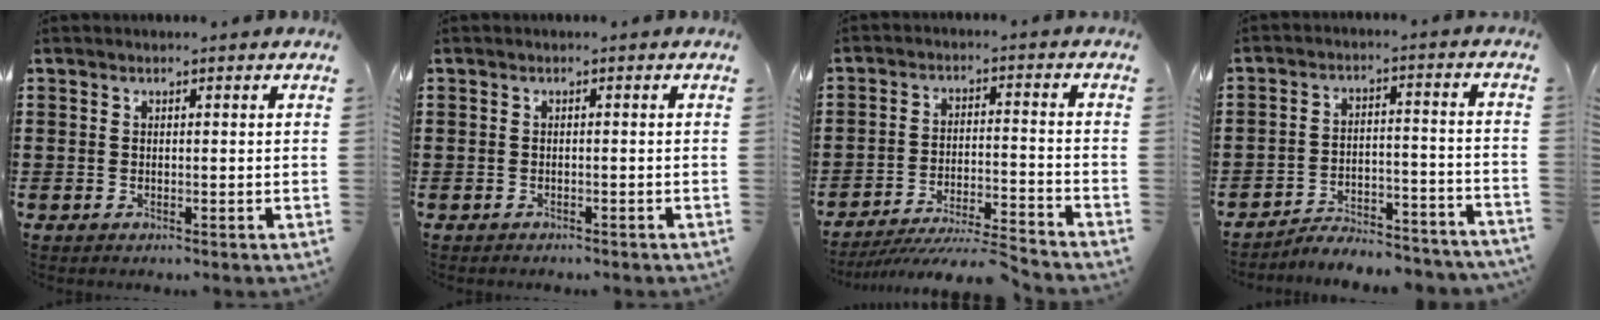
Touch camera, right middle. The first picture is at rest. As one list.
[{"total": 0.0}, {"total": 6.0, "force": [-5.4, -0.2, 2.5], "torque": [-0.047, -0.012, -0.105]}, {"total": 4.4, "force": [-4.2, 0.4, 0.9], "torque": [-0.017, 0.007, -0.087]}]